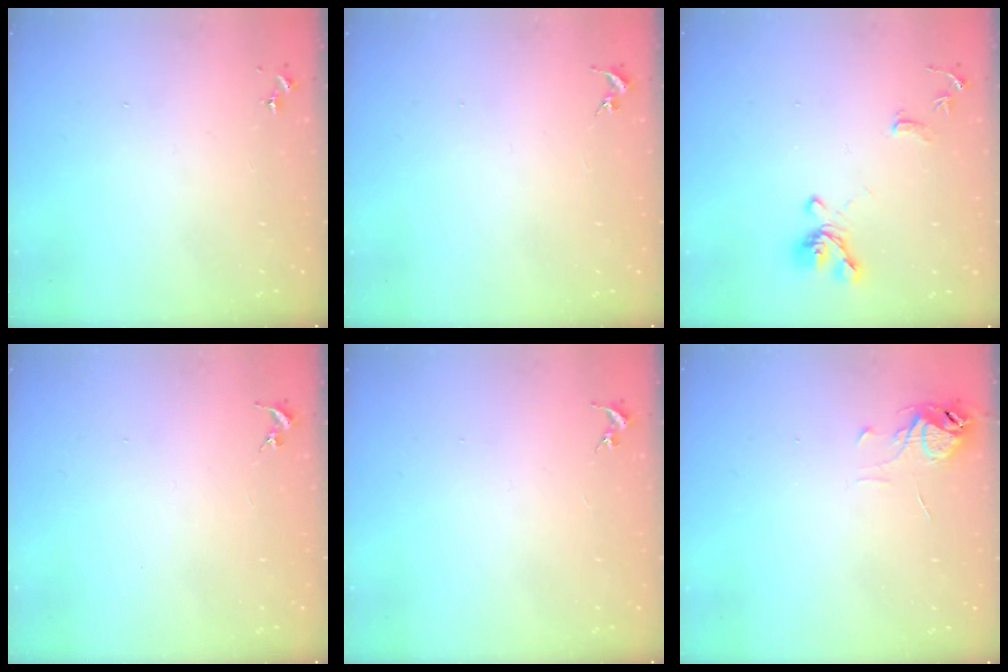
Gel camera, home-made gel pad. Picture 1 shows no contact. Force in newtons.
{"total": 0.0}
{"total": 12.7, "press": 12.6, "slide": 1.5}
{"total": 0.0}
{"total": 0.0}
{"total": 6.4, "press": 6.4, "slide": 0.5}